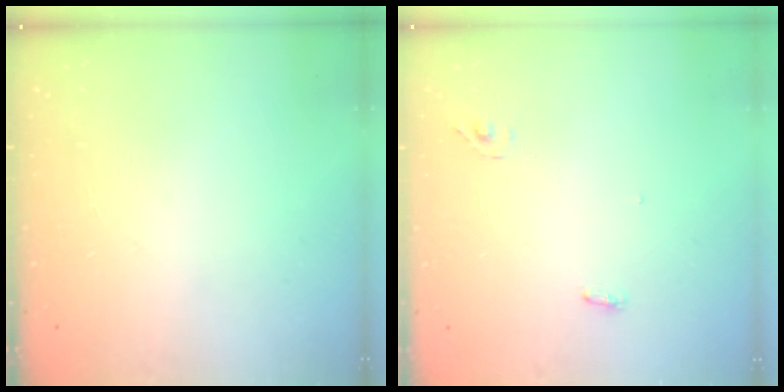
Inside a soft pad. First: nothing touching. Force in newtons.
{"total": 3.2, "press": 2.9, "slide": 1.5}